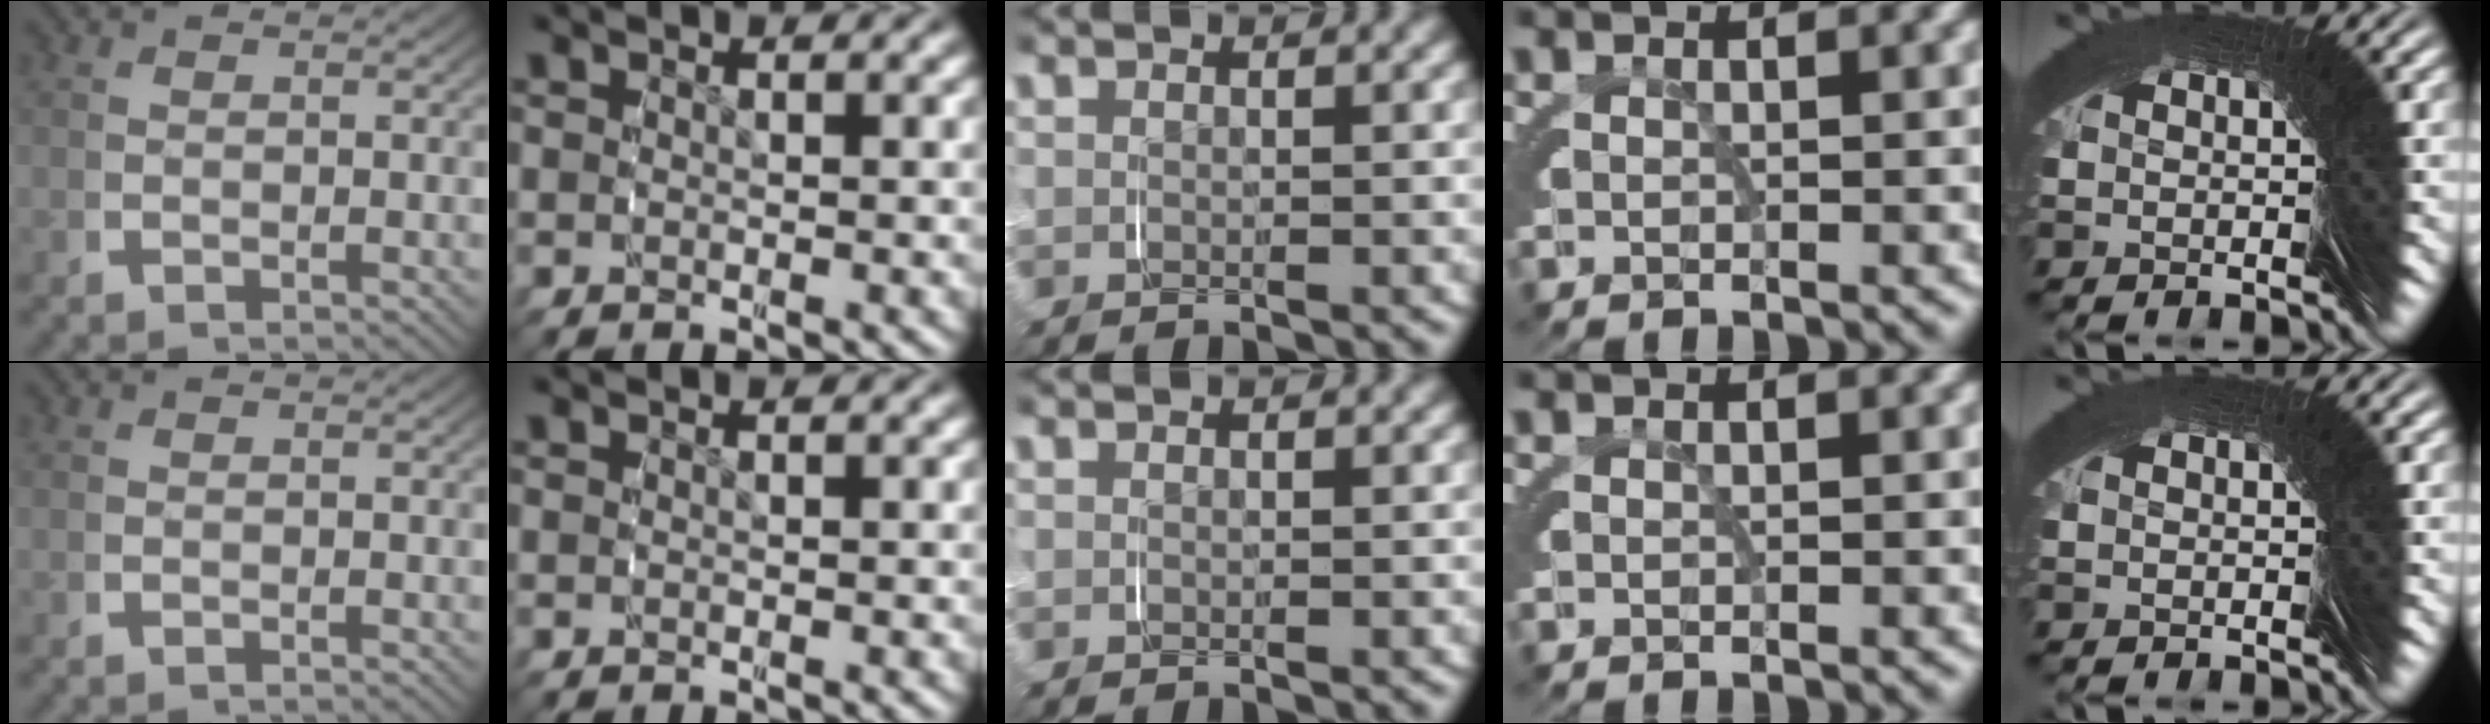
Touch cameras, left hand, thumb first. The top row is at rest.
{}